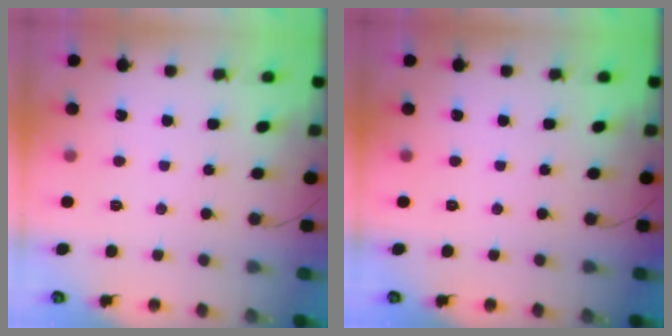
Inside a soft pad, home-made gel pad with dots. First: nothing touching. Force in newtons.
{"total": 0.0}